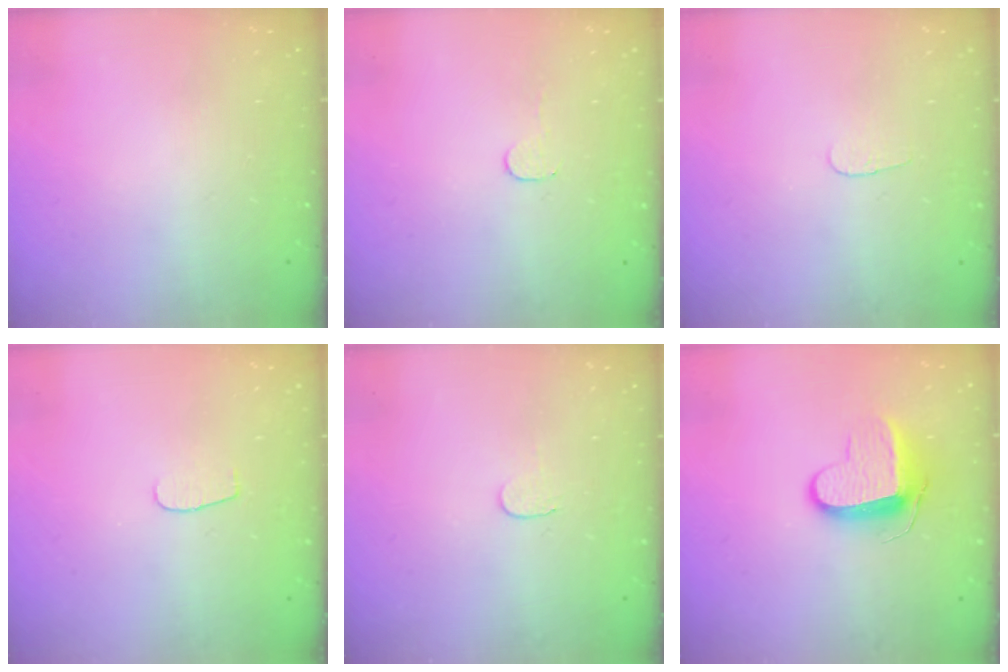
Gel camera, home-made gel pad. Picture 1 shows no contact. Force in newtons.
{"total": 2.8, "press": 2.8, "slide": 0.2}
{"total": 2.8, "press": 2.8, "slide": 0.3}
{"total": 3.8, "press": 3.7, "slide": 0.4}
{"total": 3.7, "press": 3.7, "slide": 0.4}
{"total": 10.0, "press": 10.0, "slide": 0.2}